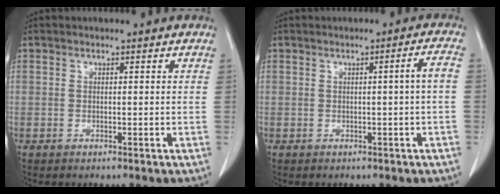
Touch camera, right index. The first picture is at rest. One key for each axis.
{"total": 2.5, "fx": -0.3, "fy": -0.5, "fz": 2.4, "tx": -0.032, "ty": 0.003, "tz": -0.002}